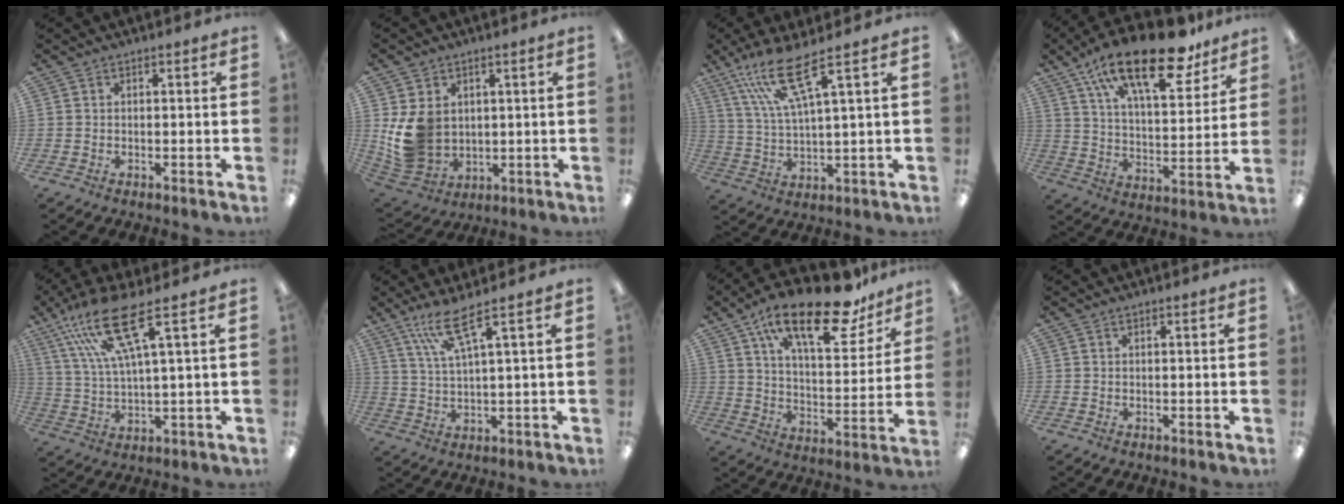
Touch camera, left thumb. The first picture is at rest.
{"total": 11.3, "force": [1.4, 9.5, 5.9], "torque": [-0.142, -0.003, 0.034]}
{"total": 12.6, "force": [7.6, 2.2, 9.8], "torque": [-0.202, -0.024, 0.131]}
{"total": 23.3, "force": [15.6, 8.7, 15.0], "torque": [-0.245, -0.082, 0.263]}
{"total": 15.0, "force": [8.2, 3.1, 12.2], "torque": [-0.252, -0.021, 0.137]}
{"total": 9.2, "force": [5.6, 1.4, 7.2], "torque": [-0.153, -0.007, 0.099]}
{"total": 22.5, "force": [15.0, 8.2, 14.6], "torque": [-0.230, -0.083, 0.250]}
{"total": 0.0}